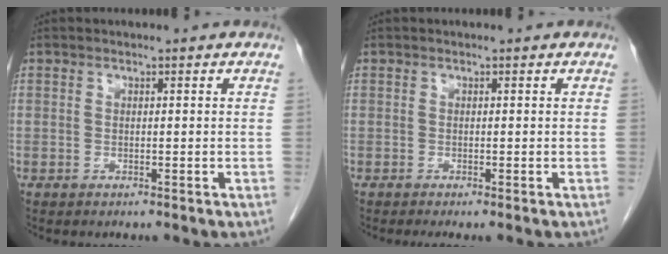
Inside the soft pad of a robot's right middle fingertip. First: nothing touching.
{"total": 1.5, "force": [-1.2, -0.1, 0.9], "torque": [-0.013, -0.004, -0.017]}